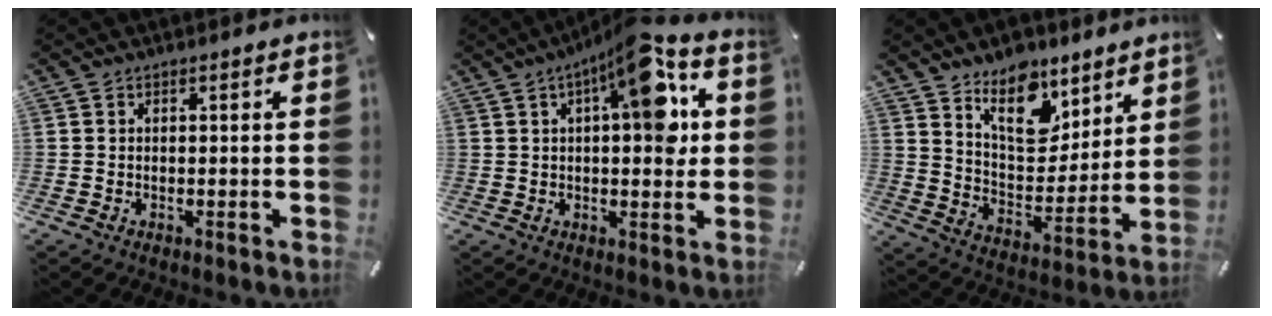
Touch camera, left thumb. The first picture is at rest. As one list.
[{"total": 14.9, "force": [5.5, 5.5, 12.7], "torque": [-0.173, -0.026, 0.085]}, {"total": 14.7, "force": [10.6, 8.2, 6.0], "torque": [-0.085, -0.075, 0.195]}]